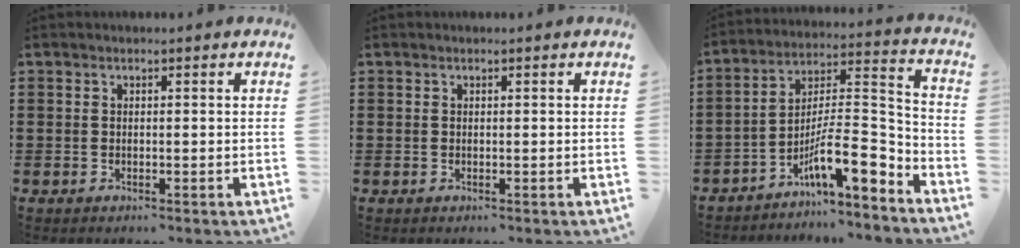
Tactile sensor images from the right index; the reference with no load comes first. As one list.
[{"total": 0.0}, {"total": 12.1, "force": [-7.0, 3.4, 9.2], "torque": [-0.168, 0.003, -0.133]}]